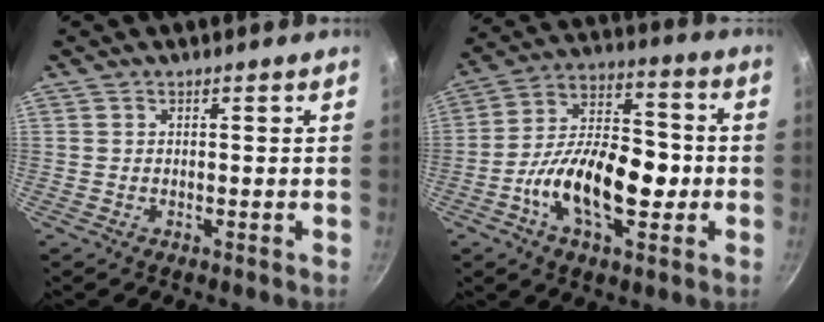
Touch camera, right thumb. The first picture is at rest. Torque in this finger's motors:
{"motor_torque": [0.49, 1.72, 1.43, -0.82, 0.17]}